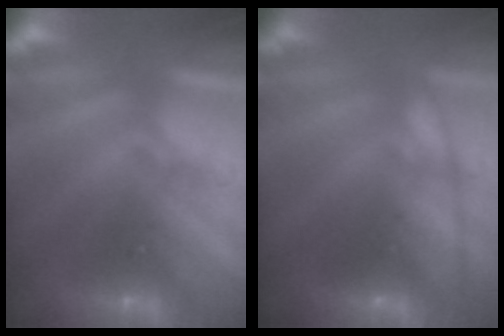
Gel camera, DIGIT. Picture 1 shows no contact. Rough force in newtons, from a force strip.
{"total": 3.6}